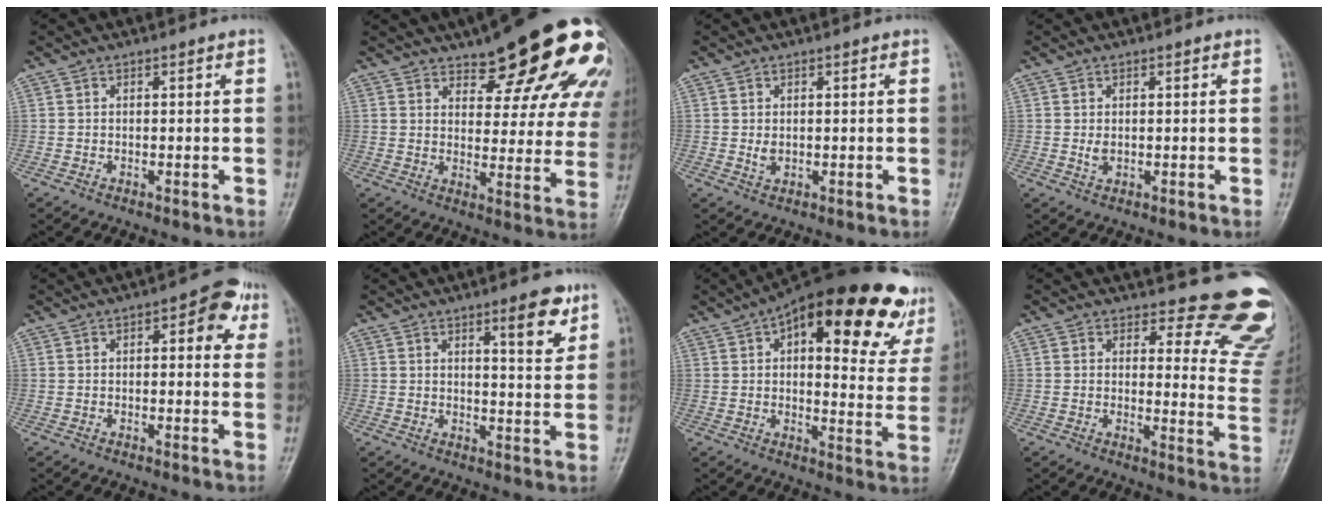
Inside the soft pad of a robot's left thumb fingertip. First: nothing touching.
{"total": 22.8, "force": [14.0, 8.0, 16.2], "torque": [-0.181, -0.054, 0.177]}
{"total": 2.1, "force": [0.4, 1.3, 1.6], "torque": [-0.025, -0.003, 0.010]}
{"total": 2.1, "force": [0.4, 1.3, 1.6], "torque": [-0.029, -0.002, 0.009]}
{"total": 7.3, "force": [2.7, 3.3, 5.9], "torque": [-0.050, 0.006, 0.025]}
{"total": 7.1, "force": [4.1, 1.8, 5.5], "torque": [-0.069, -0.025, 0.057]}
{"total": 27.4, "force": [14.8, 10.6, 20.5], "torque": [-0.252, -0.012, 0.193]}
{"total": 14.2, "force": [12.7, 4.6, 4.4], "torque": [0.000, -0.127, 0.119]}